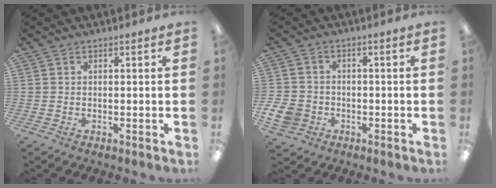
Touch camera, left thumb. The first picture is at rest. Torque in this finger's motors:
{"motor_torque": [-0.54, 0.90, 0.31, 0.58, 0.02]}